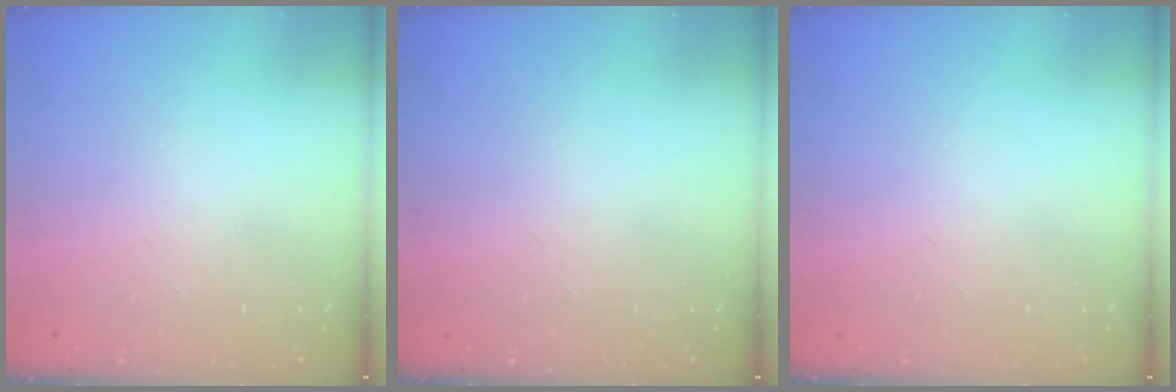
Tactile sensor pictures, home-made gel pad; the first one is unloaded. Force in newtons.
{"total": 0.0}
{"total": 0.0}